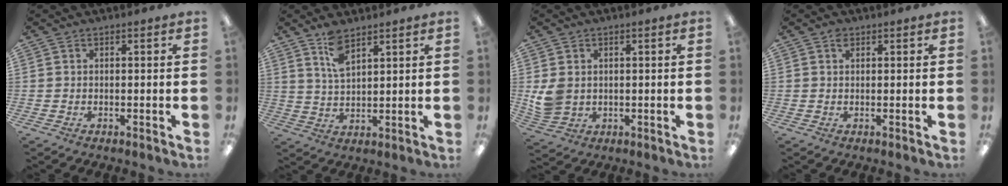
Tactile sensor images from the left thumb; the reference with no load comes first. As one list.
[{"total": 6.6, "force": [4.8, 2.3, 4.0], "torque": [-0.082, -0.015, 0.086]}, {"total": 5.5, "force": [1.0, 4.5, 2.9], "torque": [-0.055, 0.006, 0.025]}, {"total": 2.4, "force": [1.6, 1.7, 0.4], "torque": [-0.002, -0.003, 0.030]}]